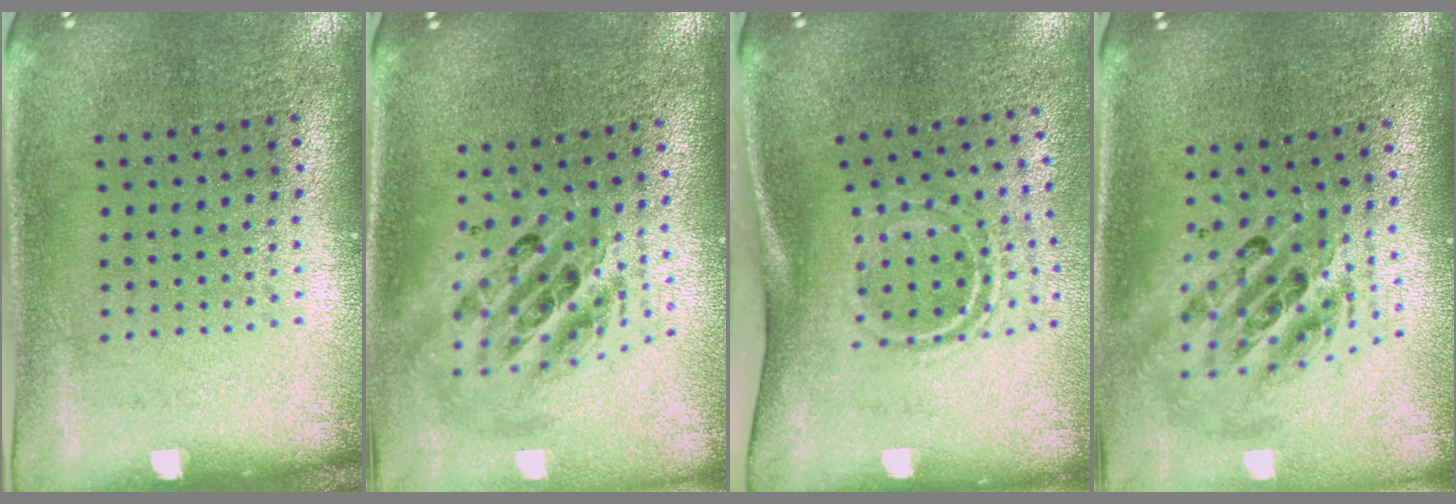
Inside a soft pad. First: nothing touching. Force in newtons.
{"total": 2.2, "press": 1.7, "slide": 1.4}
{"total": 1.8, "press": 1.1, "slide": 1.5}
{"total": 2.4, "press": 1.8, "slide": 1.5}